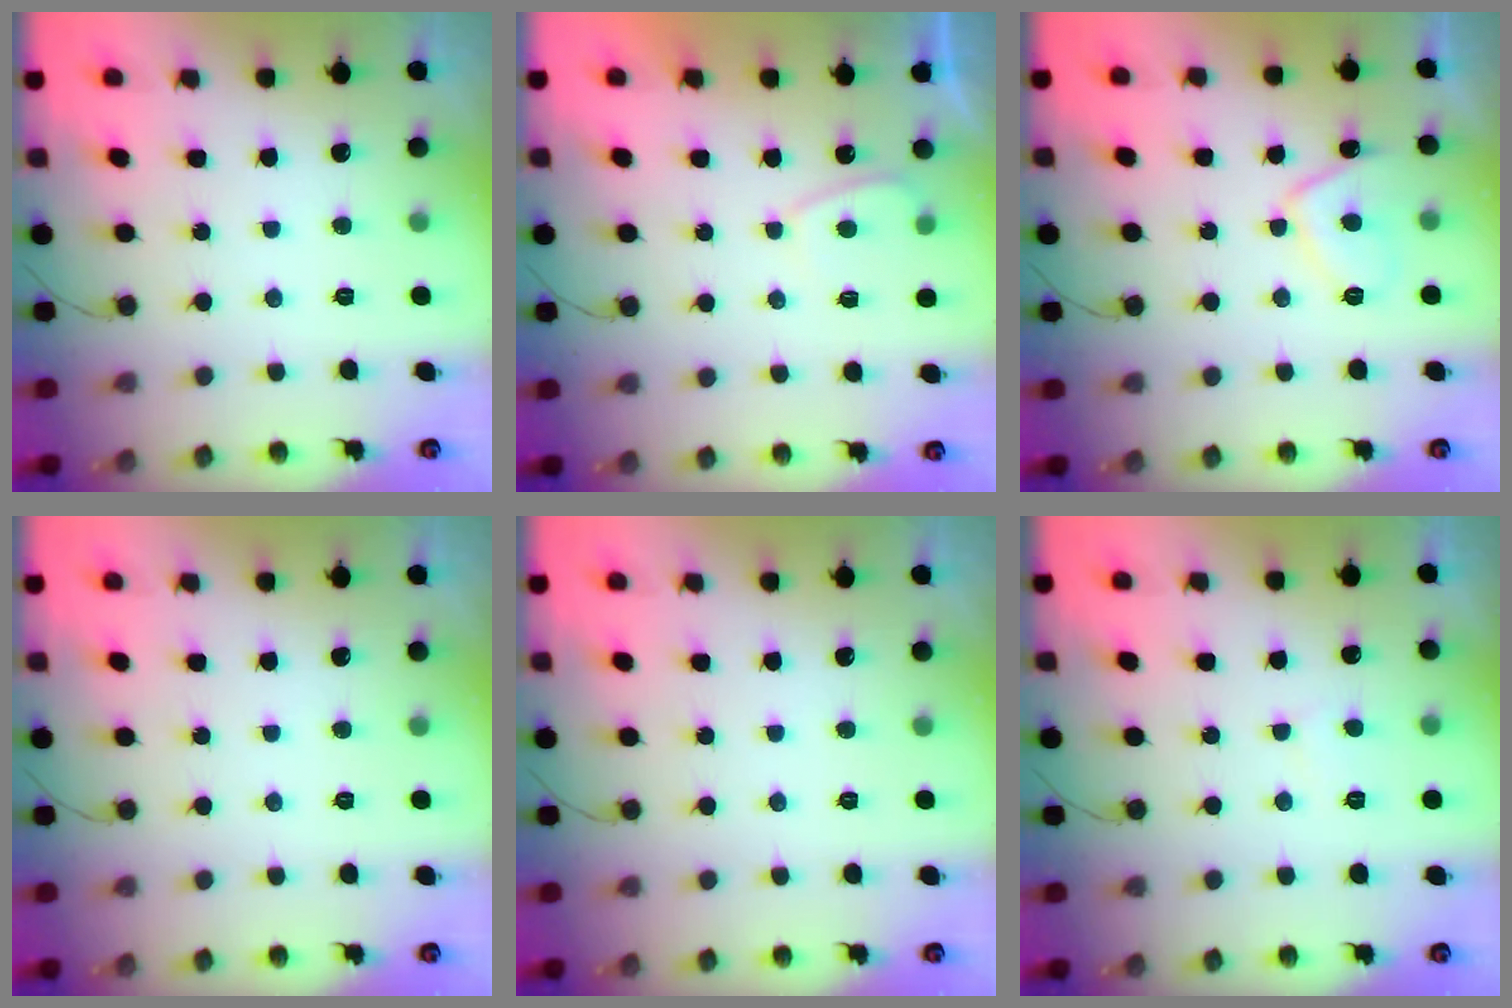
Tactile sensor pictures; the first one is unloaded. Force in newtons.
{"total": 2.0, "press": 2.0, "slide": 0.6}
{"total": 6.8, "press": 6.7, "slide": 1.4}
{"total": 0.0}
{"total": 0.0}
{"total": 2.7, "press": 2.7, "slide": 0.3}